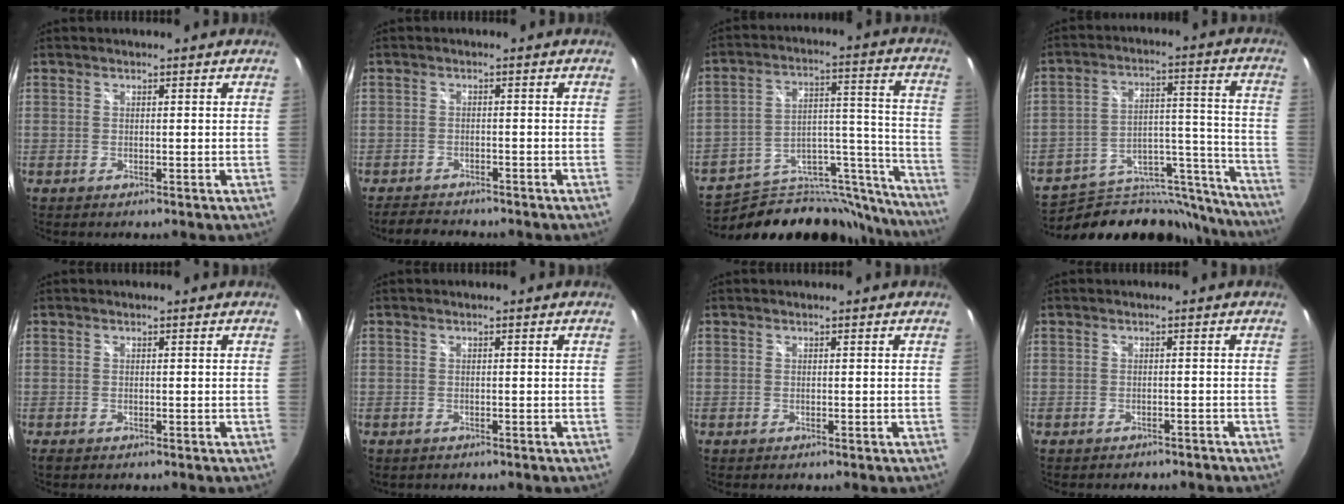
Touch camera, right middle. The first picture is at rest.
{"total": 4.0, "force": [-3.8, 1.1, 0.6], "torque": [-0.029, 0.000, -0.064]}
{"total": 26.2, "force": [-22.8, 8.6, 9.7], "torque": [-0.113, 0.044, -0.320]}
{"total": 25.3, "force": [-22.5, 8.1, 8.3], "torque": [-0.108, 0.036, -0.305]}
{"total": 0.0}
{"total": 0.6, "force": [-0.3, 0.5, 0.0], "torque": [-0.003, -0.003, -0.005]}
{"total": 0.0}
{"total": 2.9, "force": [-2.6, 1.0, 0.8], "torque": [-0.016, -0.012, -0.033]}